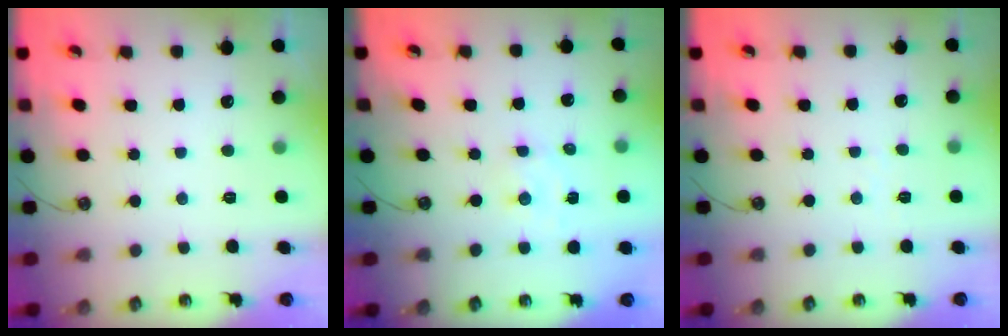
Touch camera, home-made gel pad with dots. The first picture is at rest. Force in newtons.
{"total": 1.6, "press": 1.6, "slide": 0.1}
{"total": 2.5, "press": 2.5, "slide": 0.4}